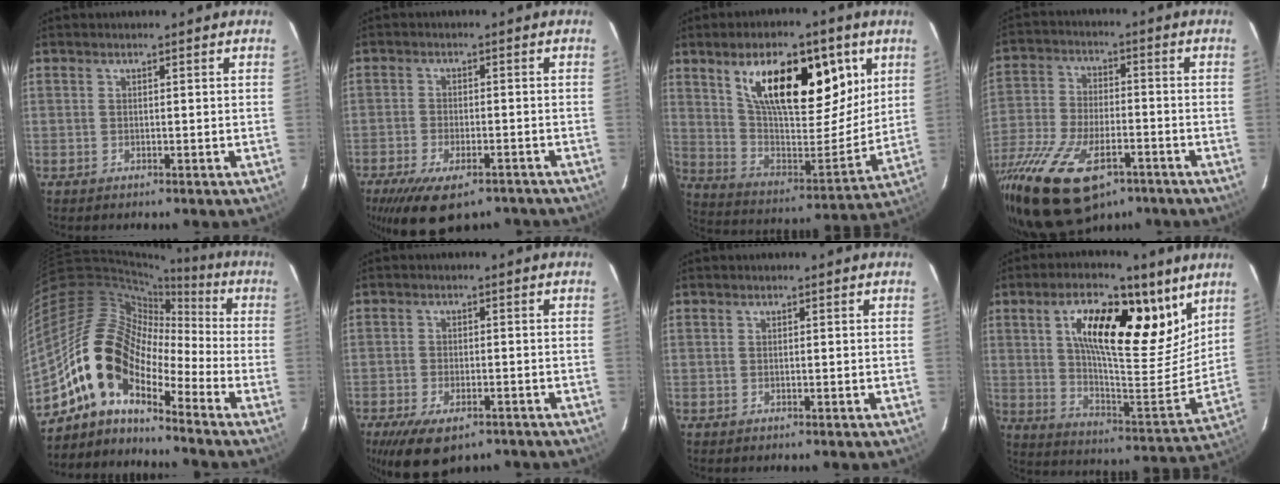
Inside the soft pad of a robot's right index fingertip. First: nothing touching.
{"total": 13.8, "force": [-9.9, 5.7, 7.7], "torque": [-0.164, -0.024, -0.152]}
{"total": 22.7, "force": [10.8, 10.1, 17.2], "torque": [-0.280, 0.013, 0.193]}
{"total": 26.5, "force": [-15.2, 12.9, 17.4], "torque": [-0.391, -0.061, -0.255]}
{"total": 14.4, "force": [-8.9, 6.7, 9.1], "torque": [-0.155, 0.008, -0.188]}
{"total": 10.5, "force": [-7.0, 4.8, 6.2], "torque": [-0.133, -0.023, -0.109]}
{"total": 0.0}
{"total": 21.6, "force": [11.0, 8.0, 16.8], "torque": [-0.267, 0.013, 0.183]}